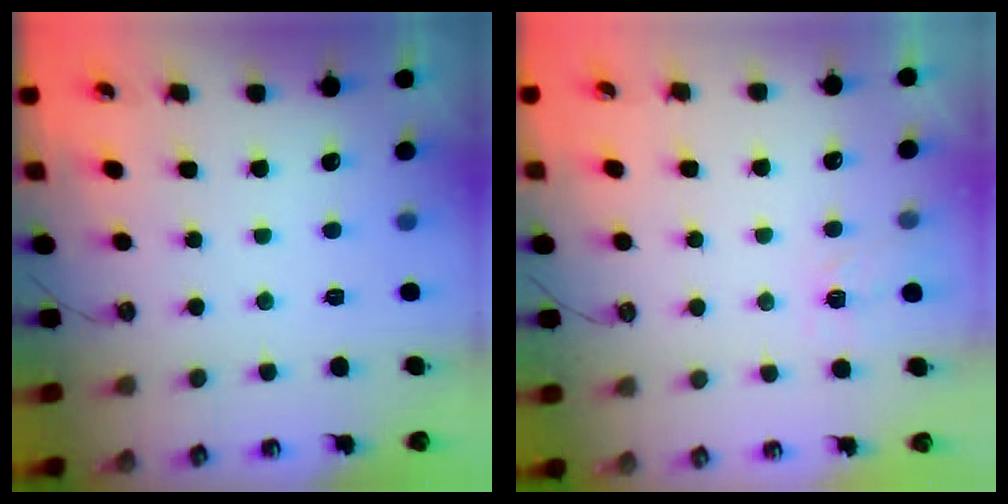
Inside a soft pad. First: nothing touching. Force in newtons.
{"total": 4.0, "press": 4.0, "slide": 0.5}